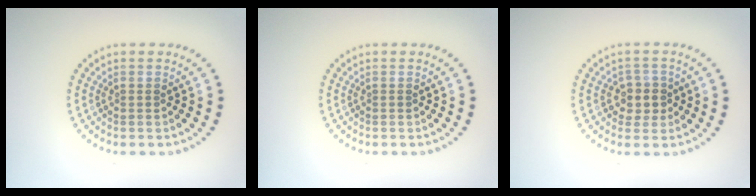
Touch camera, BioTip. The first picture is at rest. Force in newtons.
{"total": 0.0}
{"total": 2.0, "press": 1.9, "slide": 0.8}